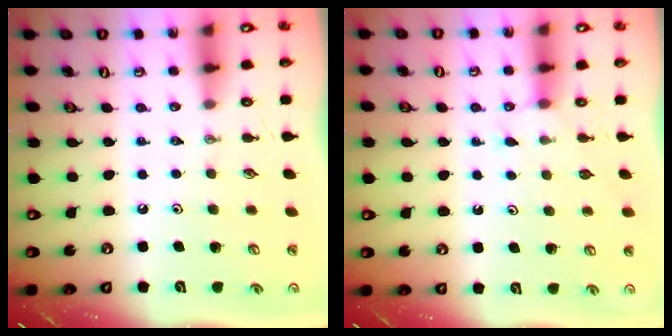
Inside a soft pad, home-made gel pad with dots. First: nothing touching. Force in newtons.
{"total": 3.3, "press": 3.3, "slide": 0.4}